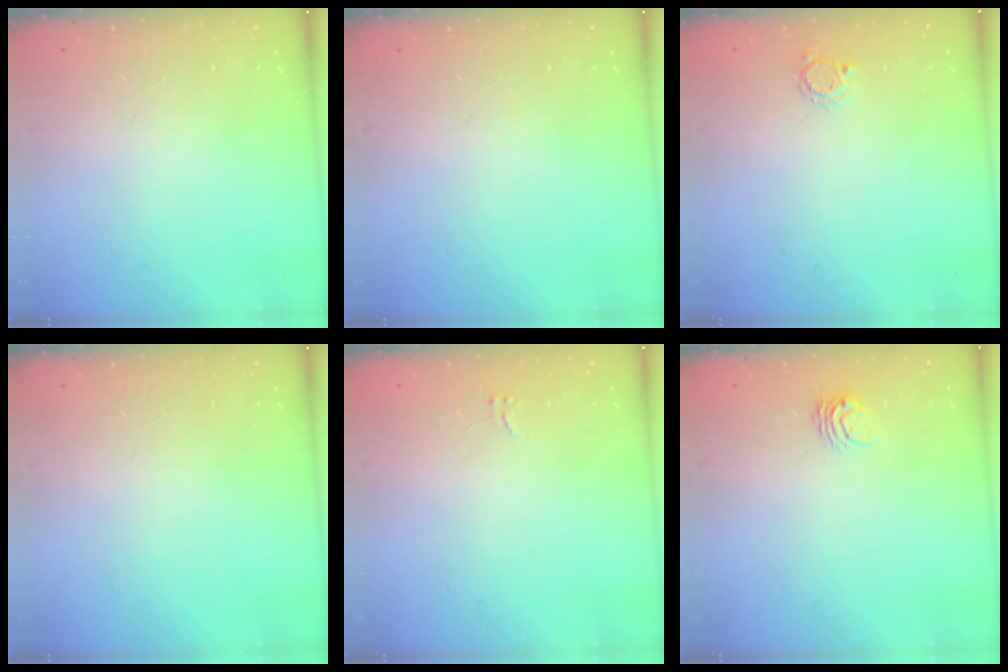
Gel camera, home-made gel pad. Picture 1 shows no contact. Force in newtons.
{"total": 0.0}
{"total": 2.8, "press": 2.7, "slide": 0.4}
{"total": 0.0}
{"total": 2.6, "press": 2.6, "slide": 0.3}
{"total": 3.9, "press": 3.9, "slide": 0.3}